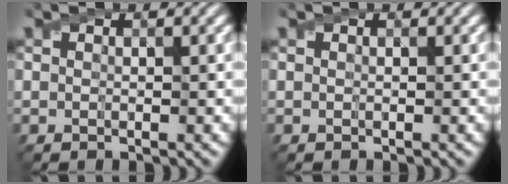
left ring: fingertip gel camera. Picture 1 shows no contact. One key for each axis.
{"total": 0.0}